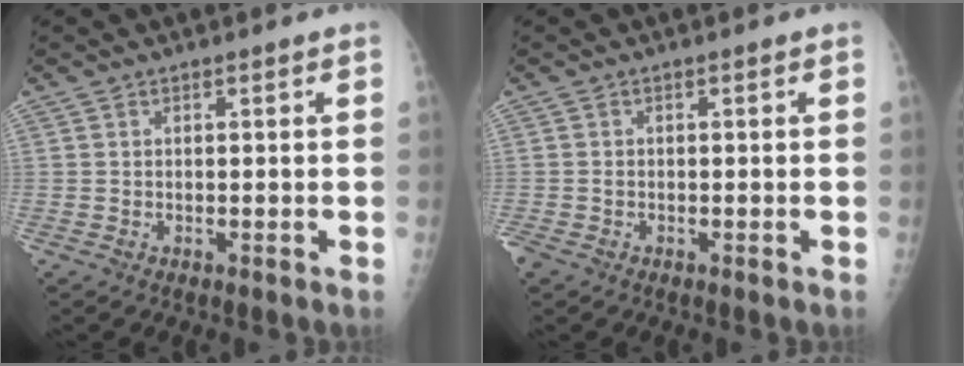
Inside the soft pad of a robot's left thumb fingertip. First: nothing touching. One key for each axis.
{"total": 1.7, "fx": -0.8, "fy": 1.3, "fz": 0.9, "tx": -0.023, "ty": -0.002, "tz": -0.014}